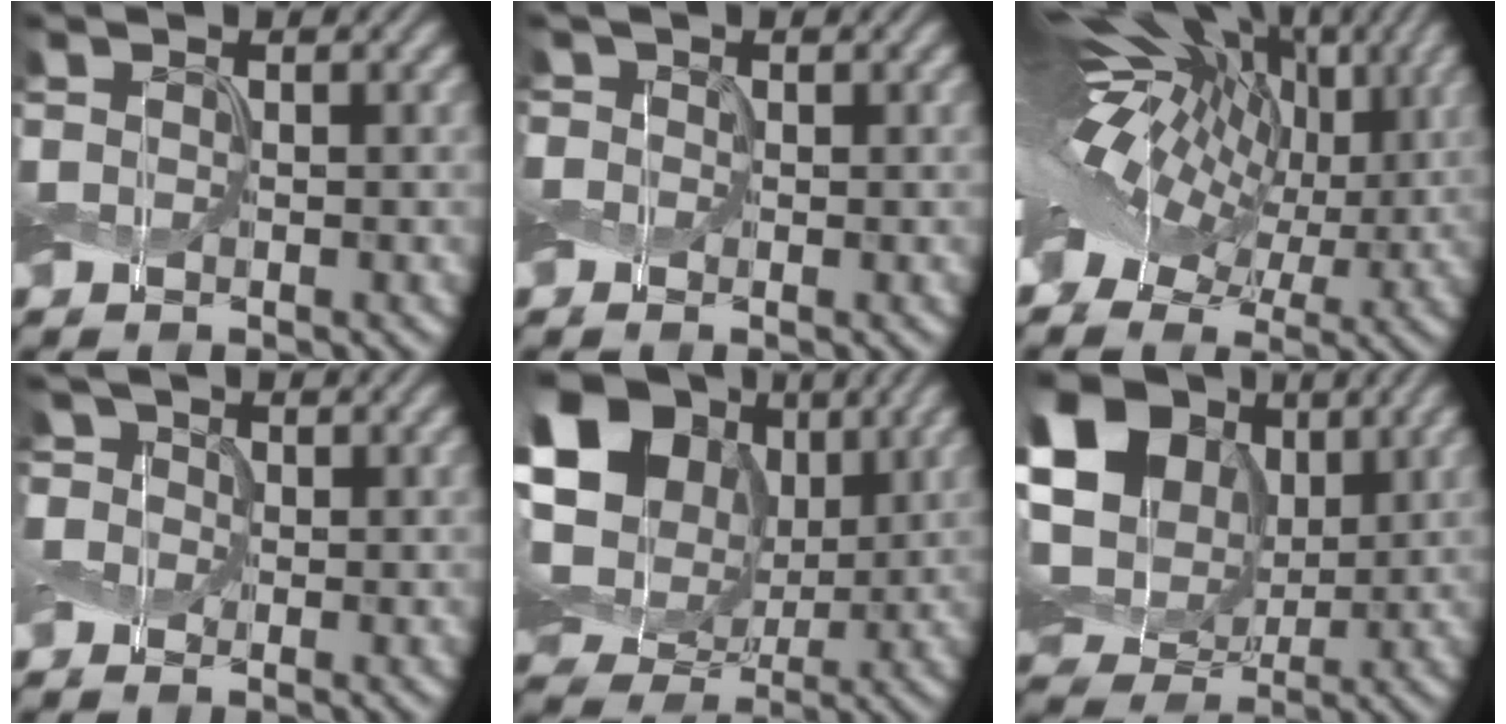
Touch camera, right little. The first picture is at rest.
{"total": 0.7, "force": [0.0, 0.7, 0.1], "torque": [-0.001, 0.001, -0.003]}
{"total": 18.8, "force": [4.2, 10.2, 15.3], "torque": [-0.250, 0.022, 0.062]}
{"total": 3.7, "force": [1.7, 2.9, 1.6], "torque": [-0.047, 0.010, 0.015]}
{"total": 19.9, "force": [6.3, 15.2, 11.1], "torque": [-0.247, 0.046, 0.095]}
{"total": 18.1, "force": [5.7, 14.2, 9.7], "torque": [-0.232, 0.042, 0.081]}